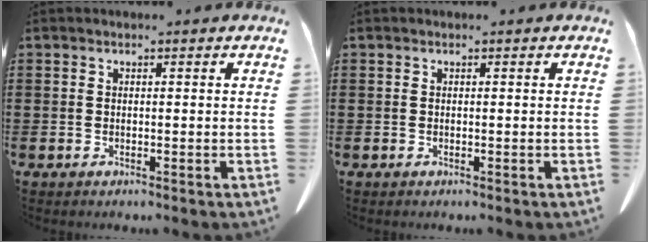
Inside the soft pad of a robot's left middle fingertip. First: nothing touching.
{"total": 0.0}